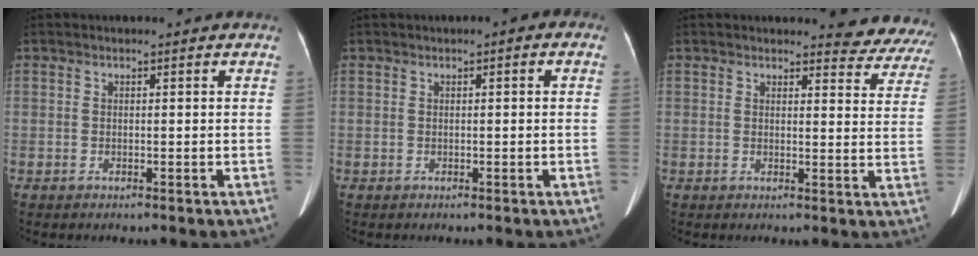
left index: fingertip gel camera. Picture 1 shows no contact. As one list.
[{"total": 1.1, "force": [0.2, 0.4, 1.0], "torque": [-0.009, 0.009, -0.001]}, {"total": 8.6, "force": [8.4, 2.0, 0.4], "torque": [0.029, -0.042, 0.059]}]